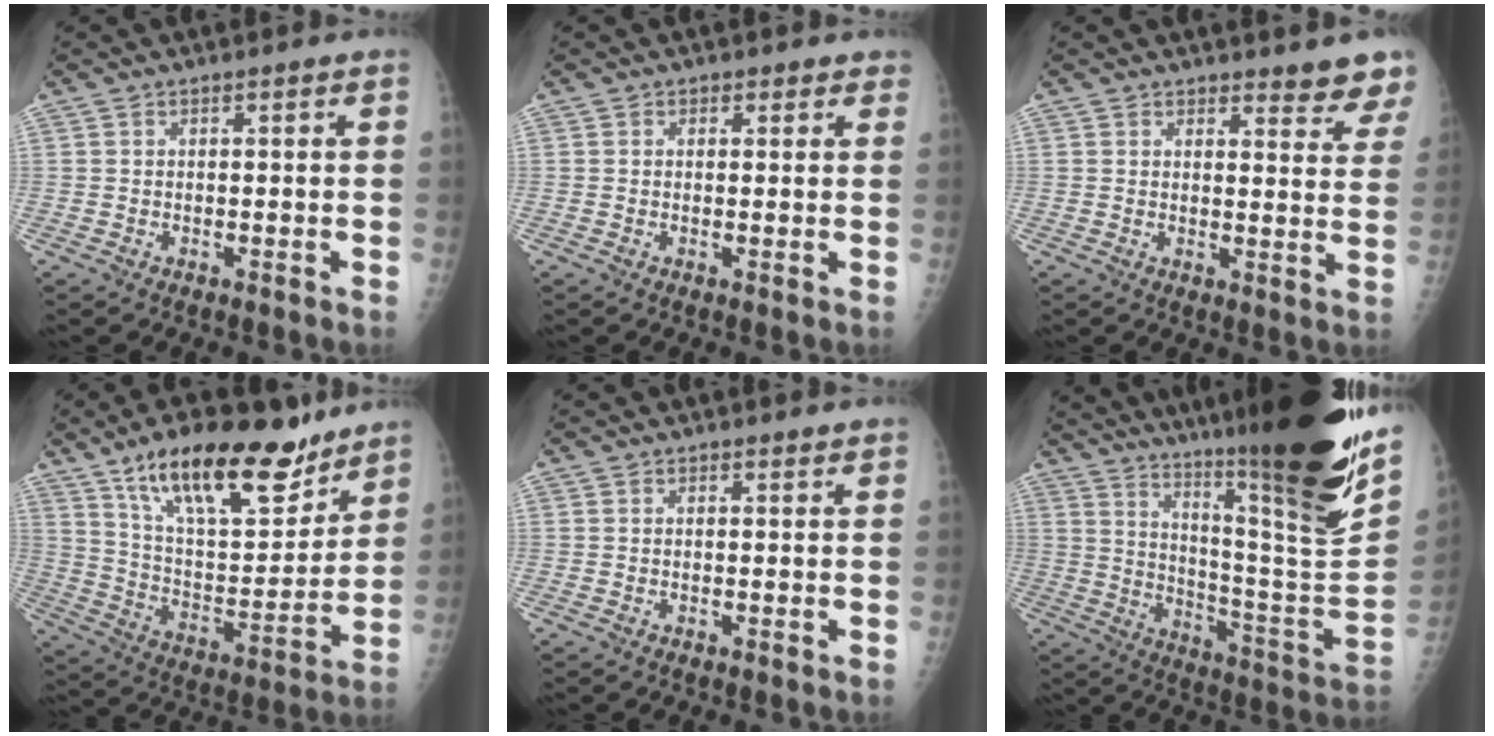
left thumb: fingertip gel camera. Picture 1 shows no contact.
{"total": 1.6, "force": [0.9, 1.2, 0.2], "torque": [0.021, -0.003, 0.004]}
{"total": 6.7, "force": [6.1, 1.8, 1.9], "torque": [0.014, -0.039, 0.052]}
{"total": 23.1, "force": [15.9, 8.6, 14.4], "torque": [-0.193, -0.064, 0.270]}
{"total": 0.5, "force": [0.5, 0.2, 0.0], "torque": [-0.003, -0.005, 0.005]}
{"total": 31.3, "force": [21.4, 3.3, 22.6], "torque": [-0.311, -0.116, 0.318]}